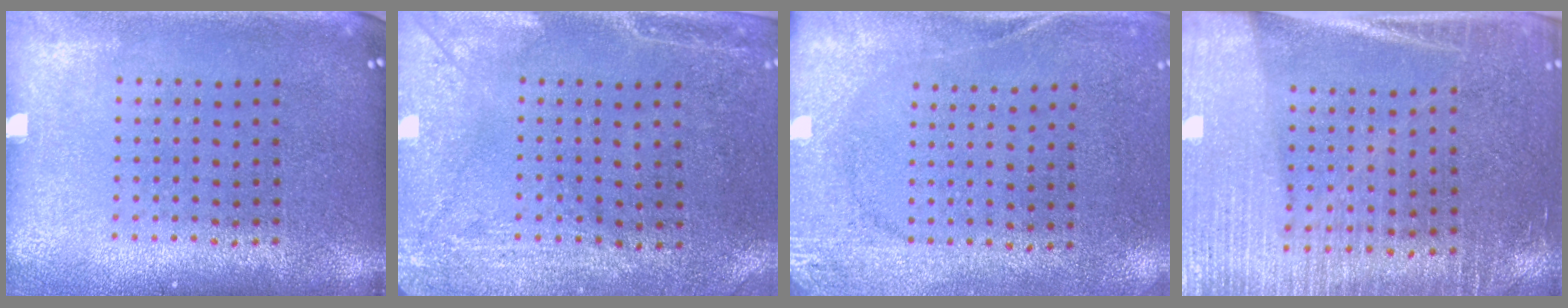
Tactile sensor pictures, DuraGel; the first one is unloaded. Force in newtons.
{"total": 3.0, "press": 2.4, "slide": 1.8}
{"total": 2.6, "press": 2.0, "slide": 1.6}
{"total": 3.4, "press": 3.0, "slide": 1.5}